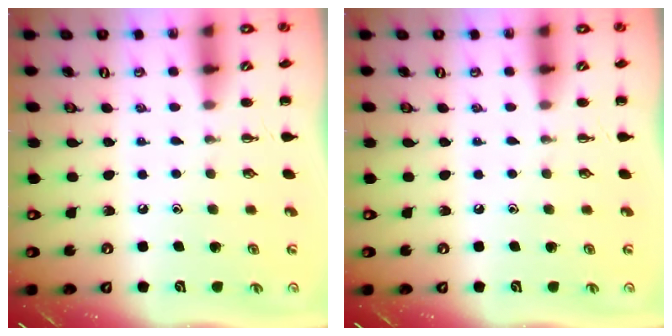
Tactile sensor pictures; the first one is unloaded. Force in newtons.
{"total": 0.0}